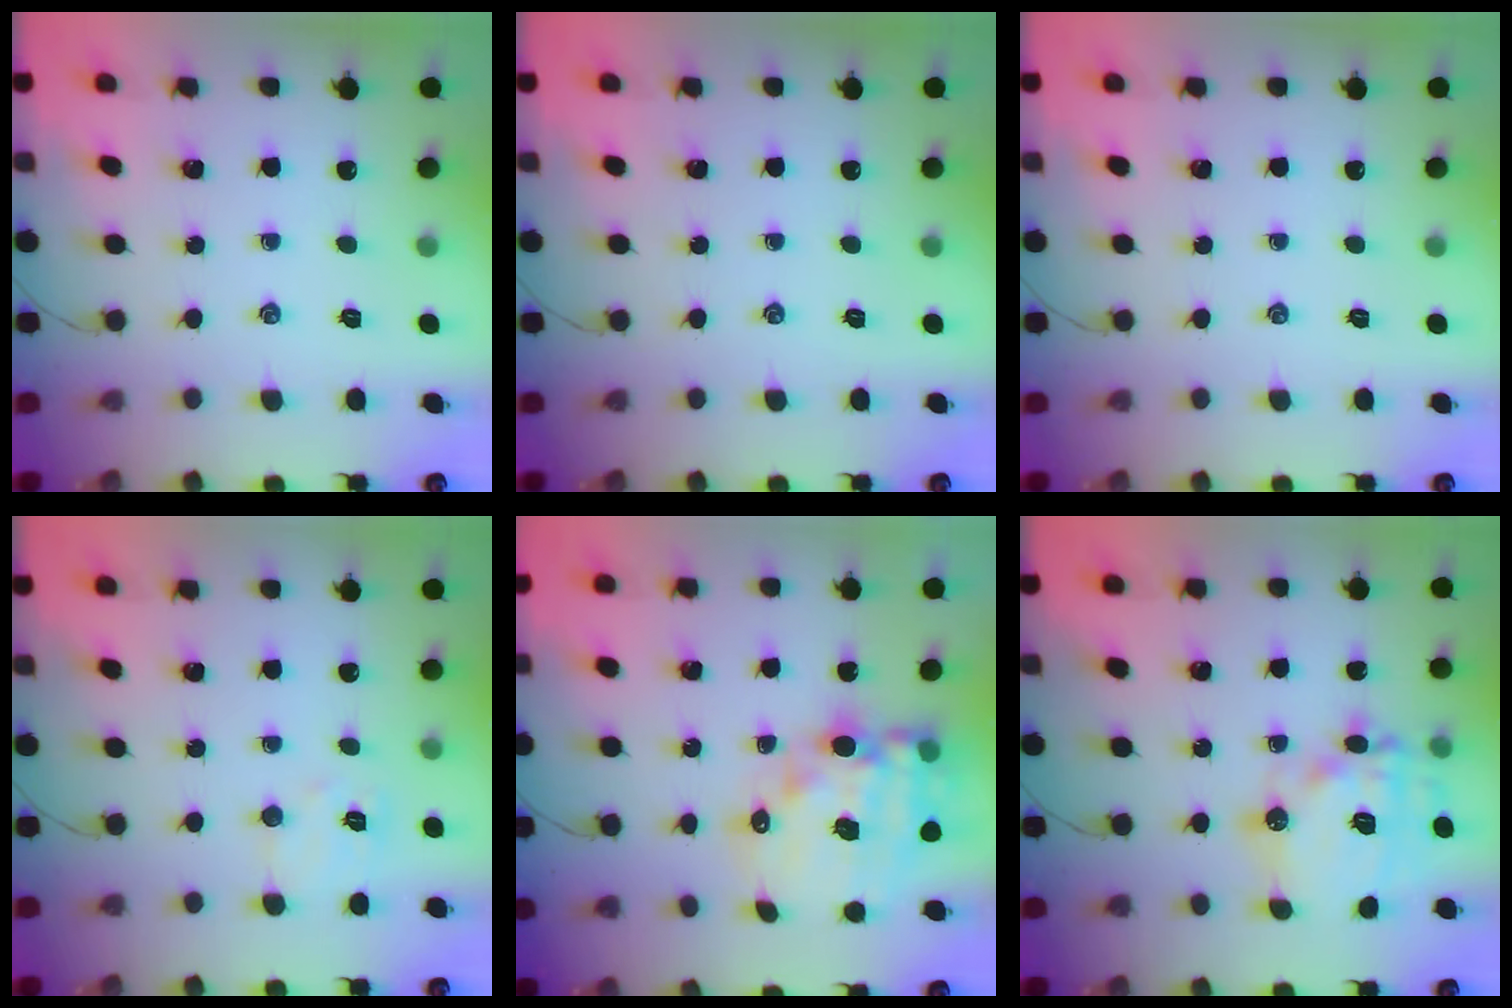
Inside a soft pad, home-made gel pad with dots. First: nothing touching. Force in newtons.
{"total": 0.0}
{"total": 0.0}
{"total": 6.8, "press": 6.6, "slide": 1.3}
{"total": 16.0, "press": 15.4, "slide": 4.1}
{"total": 17.5, "press": 17.4, "slide": 1.7}